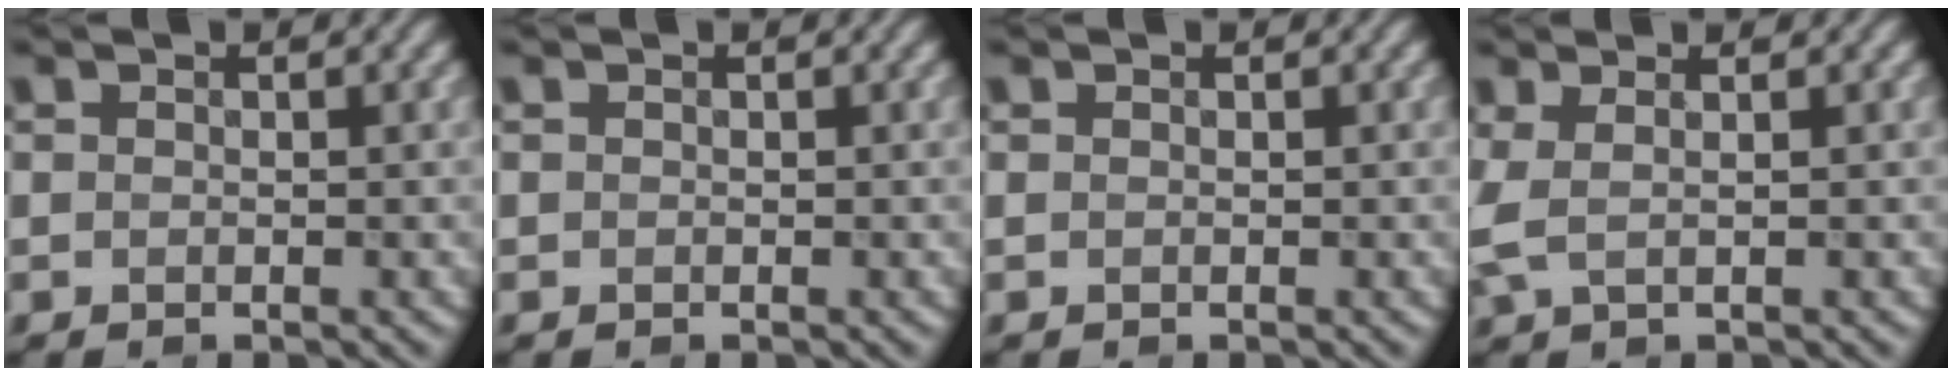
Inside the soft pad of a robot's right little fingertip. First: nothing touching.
{"total": 0.0}
{"total": 0.0}
{"total": 2.4, "force": [0.5, 0.8, 2.2], "torque": [-0.050, 0.007, 0.003]}